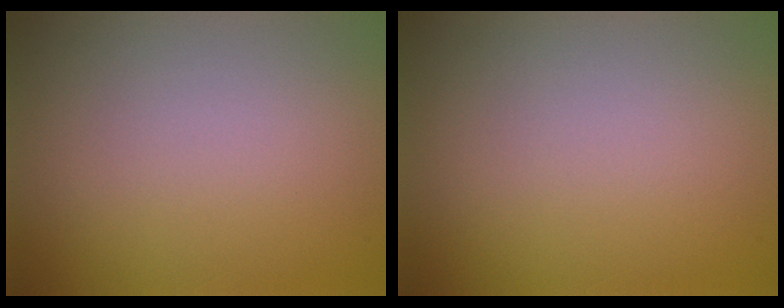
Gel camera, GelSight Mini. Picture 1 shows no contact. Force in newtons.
{"total": 0.0}